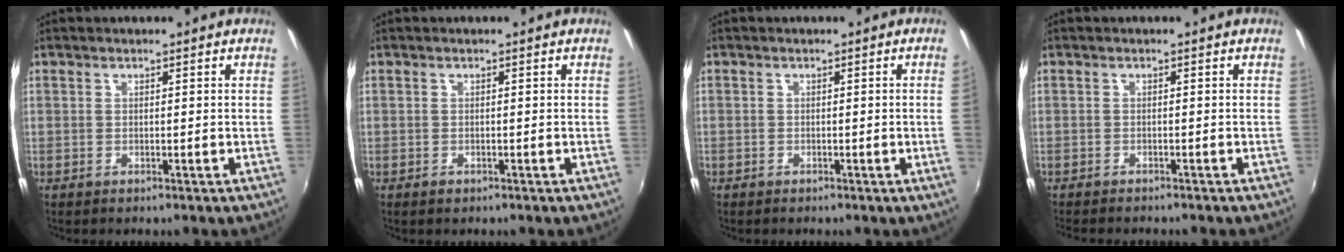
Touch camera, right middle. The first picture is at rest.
{"total": 0.8, "force": [-0.6, 0.5, 0.2], "torque": [-0.005, -0.002, -0.009]}
{"total": 1.2, "force": [-0.1, -0.8, 0.9], "torque": [-0.009, -0.007, 0.000]}
{"total": 3.6, "force": [-3.3, 0.6, 1.3], "torque": [-0.030, -0.014, -0.055]}